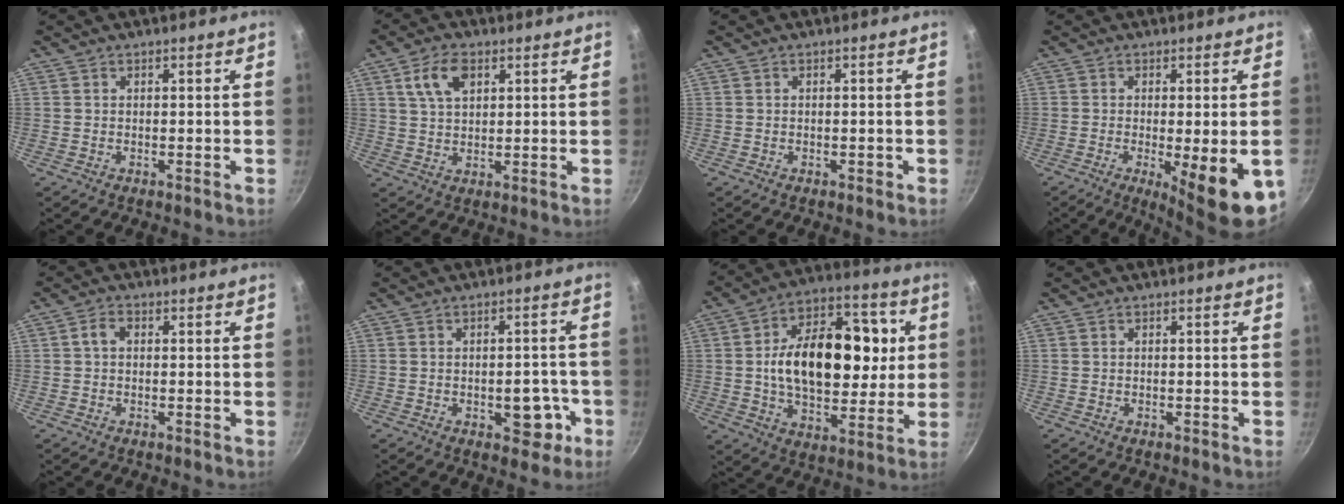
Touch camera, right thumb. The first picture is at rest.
{"total": 7.0, "force": [3.0, 4.0, 4.9], "torque": [-0.085, -0.005, 0.058]}
{"total": 0.6, "force": [-0.3, 0.3, 0.3], "torque": [-0.004, 0.002, -0.005]}
{"total": 13.5, "force": [-4.8, 3.7, 12.1], "torque": [-0.135, -0.012, -0.055]}
{"total": 2.3, "force": [0.2, 1.6, 1.7], "torque": [-0.028, 0.009, -0.001]}
{"total": 7.0, "force": [-2.6, 3.9, 5.2], "torque": [-0.036, 0.022, -0.027]}
{"total": 23.5, "force": [2.3, 14.0, 18.7], "torque": [-0.265, 0.012, 0.037]}
{"total": 0.0}